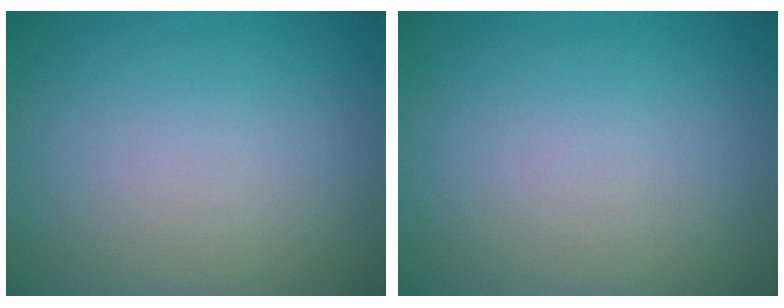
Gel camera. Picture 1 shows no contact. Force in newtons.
{"total": 0.0}